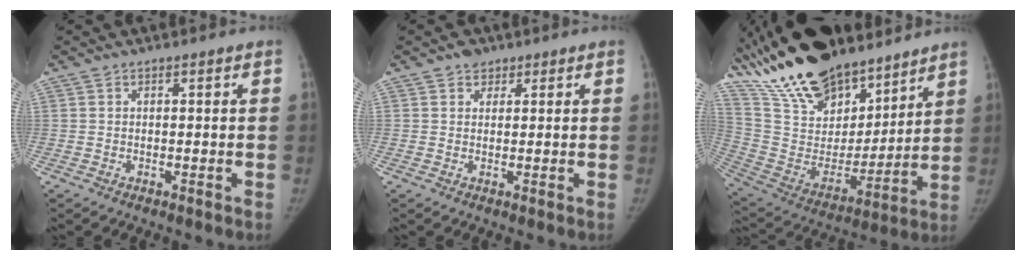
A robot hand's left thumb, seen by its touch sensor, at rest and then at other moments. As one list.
[{"total": 2.1, "force": [1.4, 1.5, 0.3], "torque": [0.007, -0.005, 0.019]}, {"total": 28.7, "force": [22.8, 11.8, 12.9], "torque": [-0.222, -0.076, 0.404]}]